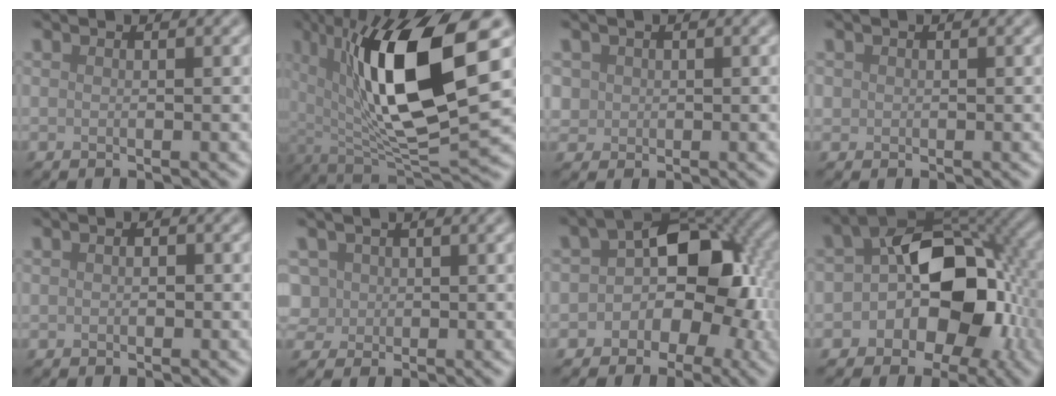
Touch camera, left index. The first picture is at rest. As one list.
[{"total": 13.0, "force": [3.4, 3.8, 12.0], "torque": [-0.206, -0.006, 0.065]}, {"total": 1.2, "force": [0.2, 1.1, 0.1], "torque": [0.004, -0.004, 0.008]}, {"total": 0.5, "force": [0.1, 0.5, 0.1], "torque": [0.004, 0.000, 0.000]}, {"total": 0.6, "force": [-0.1, 0.5, 0.4], "torque": [-0.005, -0.003, -0.003]}, {"total": 3.8, "force": [0.6, 3.5, 1.3], "torque": [-0.023, 0.024, 0.004]}, {"total": 8.2, "force": [-1.0, 5.7, 5.8], "torque": [-0.019, 0.019, -0.029]}, {"total": 11.4, "force": [-1.7, 7.7, 8.3], "torque": [-0.103, 0.005, -0.038]}]